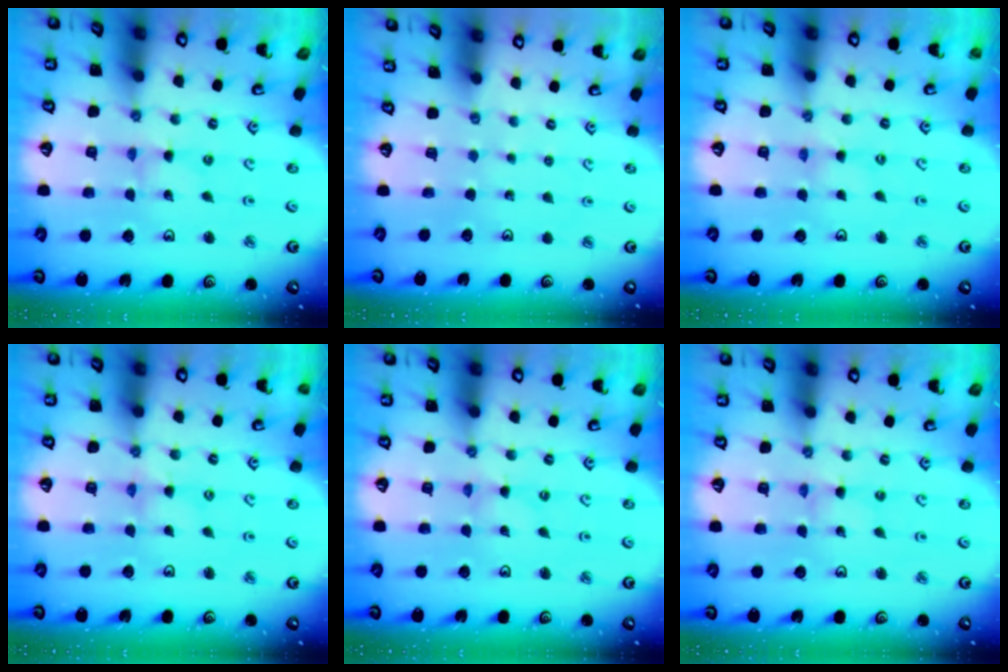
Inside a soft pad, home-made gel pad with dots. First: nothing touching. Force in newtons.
{"total": 0.0}
{"total": 0.7, "press": 0.6, "slide": 0.1}
{"total": 1.7, "press": 1.7, "slide": 0.2}
{"total": 0.0}
{"total": 1.6, "press": 1.6, "slide": 0.2}